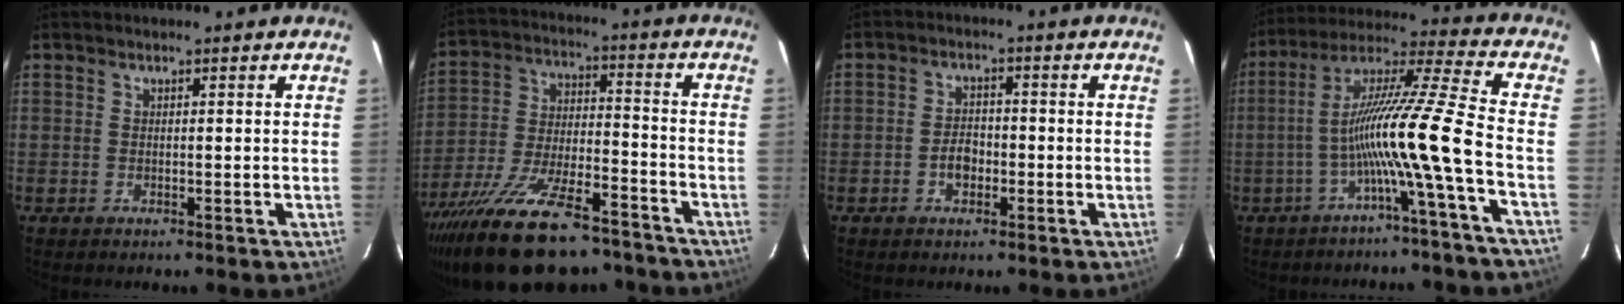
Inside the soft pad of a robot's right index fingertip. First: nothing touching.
{"total": 25.9, "force": [-19.8, 9.0, 13.9], "torque": [-0.269, -0.037, -0.302]}
{"total": 3.6, "force": [-1.4, 2.5, 2.2], "torque": [-0.041, 0.006, -0.022]}
{"total": 13.5, "force": [-5.2, -2.5, 12.2], "torque": [-0.211, 0.002, -0.098]}